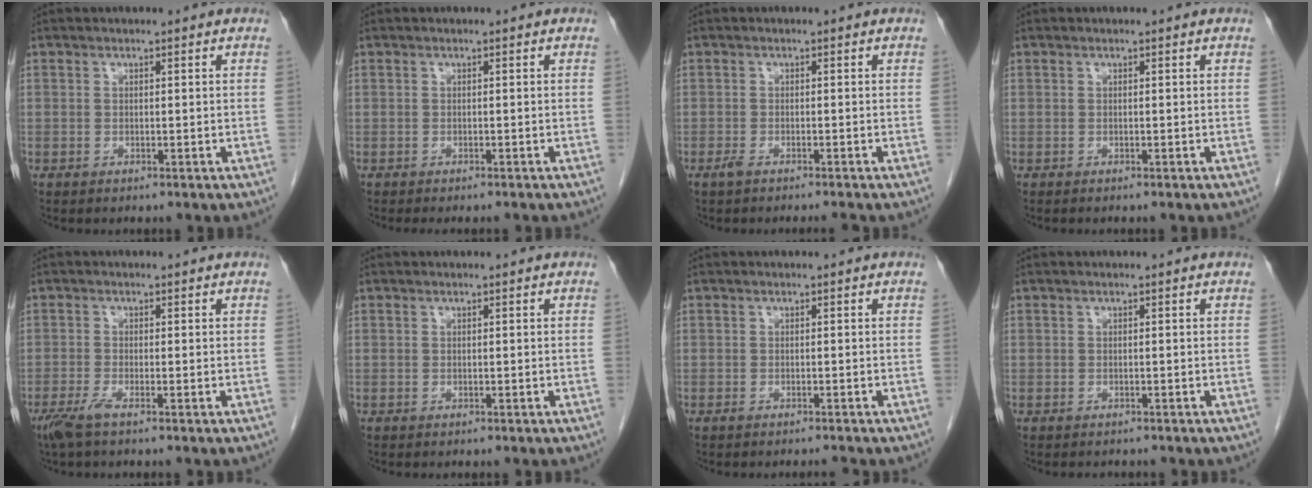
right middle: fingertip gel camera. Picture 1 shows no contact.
{"total": 4.0, "force": [-3.5, 0.9, 1.7], "torque": [-0.015, -0.005, -0.044]}
{"total": 2.7, "force": [-2.3, 0.0, 1.4], "torque": [-0.025, -0.004, -0.037]}
{"total": 1.6, "force": [-1.4, 0.3, 0.8], "torque": [-0.014, -0.002, -0.013]}
{"total": 2.6, "force": [-1.8, 0.0, 2.0], "torque": [-0.047, -0.009, -0.040]}
{"total": 0.0}
{"total": 1.0, "force": [-1.0, -0.3, 0.2], "torque": [-0.006, -0.002, -0.014]}
{"total": 1.7, "force": [-1.6, 0.6, 0.3], "torque": [-0.007, -0.002, -0.020]}